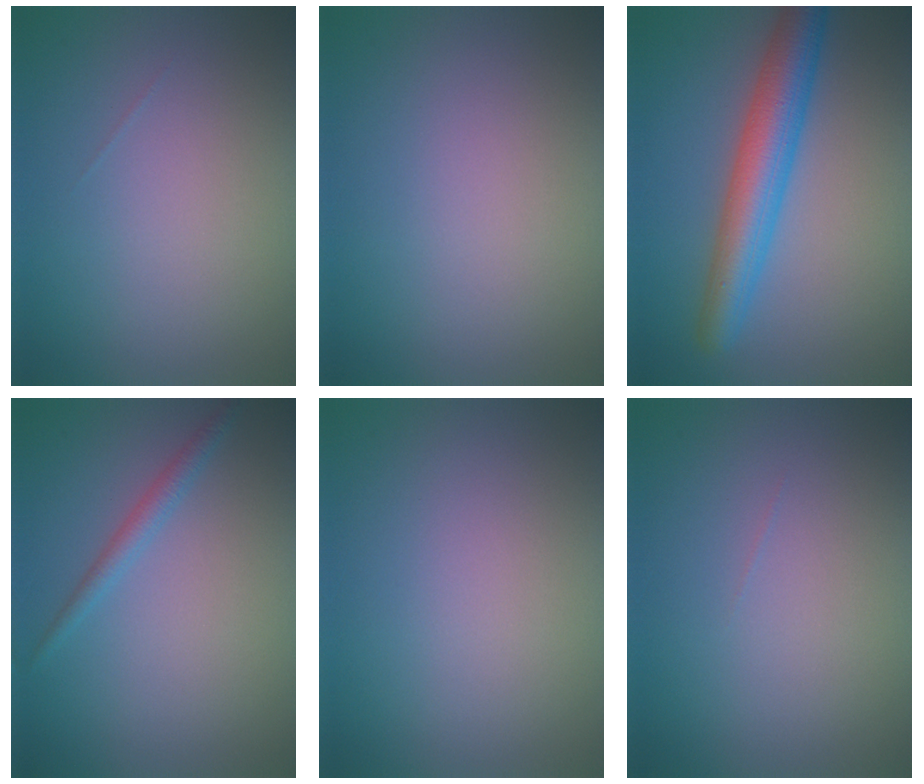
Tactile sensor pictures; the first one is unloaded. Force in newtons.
{"total": 0.0}
{"total": 6.1, "press": 6.1, "slide": 0.1}
{"total": 1.5, "press": 1.5, "slide": 0.1}
{"total": 0.0}
{"total": 0.0}